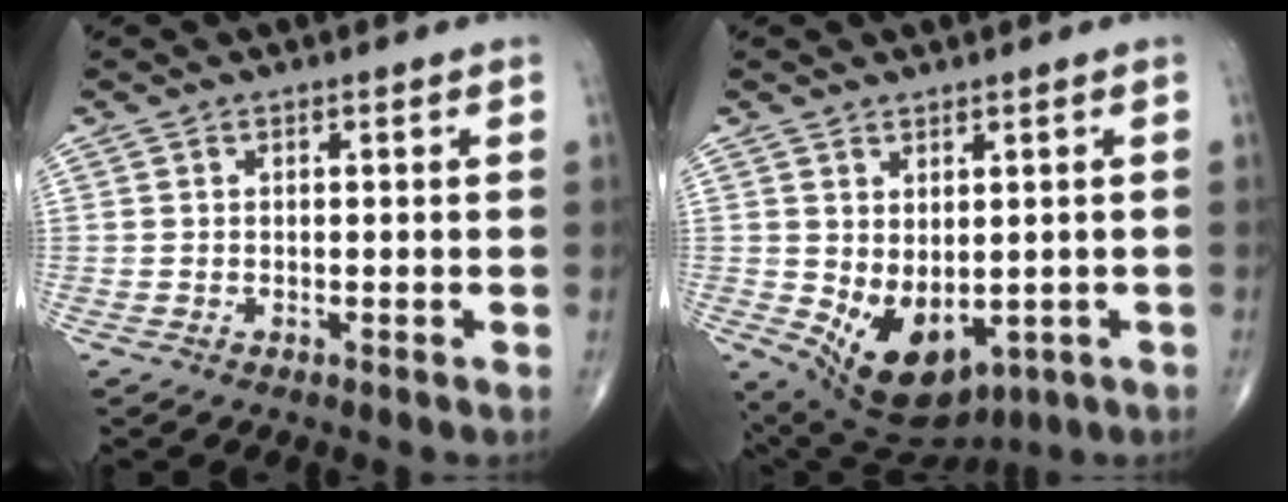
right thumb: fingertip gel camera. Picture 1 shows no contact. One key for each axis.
{"total": 11.0, "fx": -1.8, "fy": 6.7, "fz": 8.5, "tx": -0.119, "ty": -0.007, "tz": 0.003}